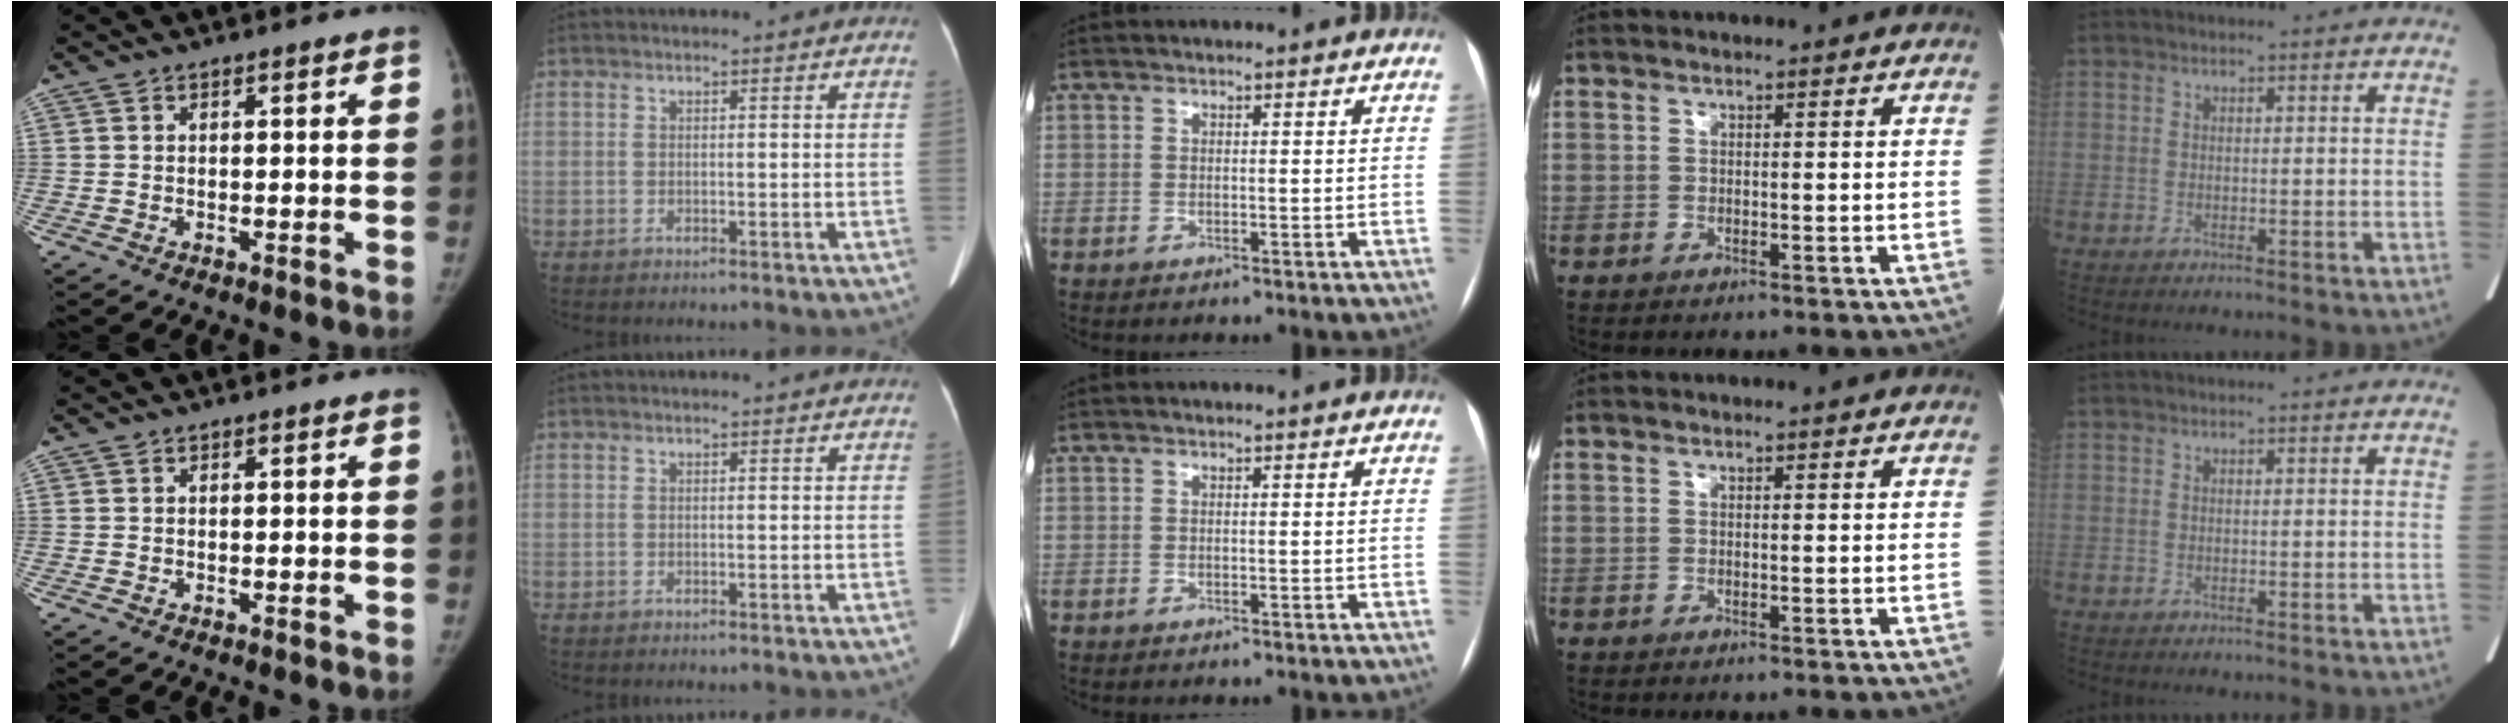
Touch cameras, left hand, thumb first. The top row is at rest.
{}